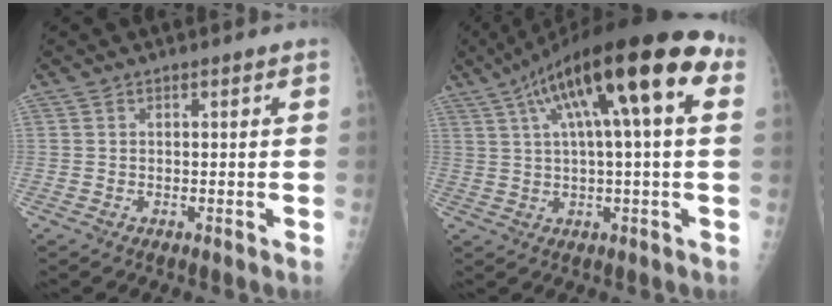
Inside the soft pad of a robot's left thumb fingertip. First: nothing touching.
{"total": 21.2, "force": [7.0, 5.4, 19.3], "torque": [-0.313, 0.041, 0.105]}